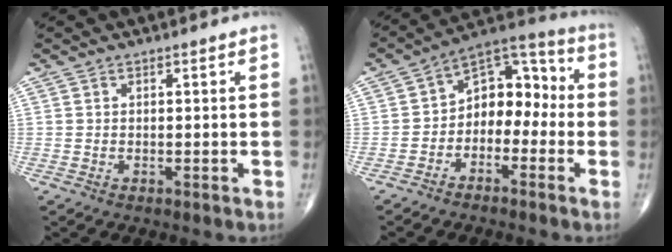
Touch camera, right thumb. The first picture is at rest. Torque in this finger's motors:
{"motor_torque": [-0.02, 0.28, 0.68, -0.03, 0.13]}